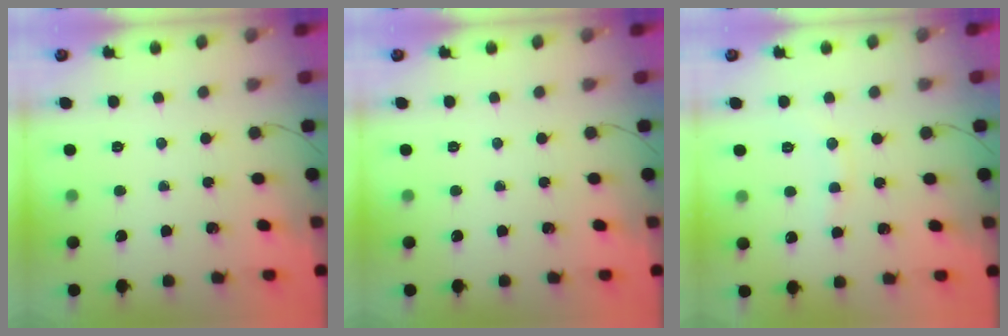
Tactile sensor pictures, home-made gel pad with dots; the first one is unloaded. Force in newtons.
{"total": 0.0}
{"total": 7.6, "press": 7.5, "slide": 1.1}